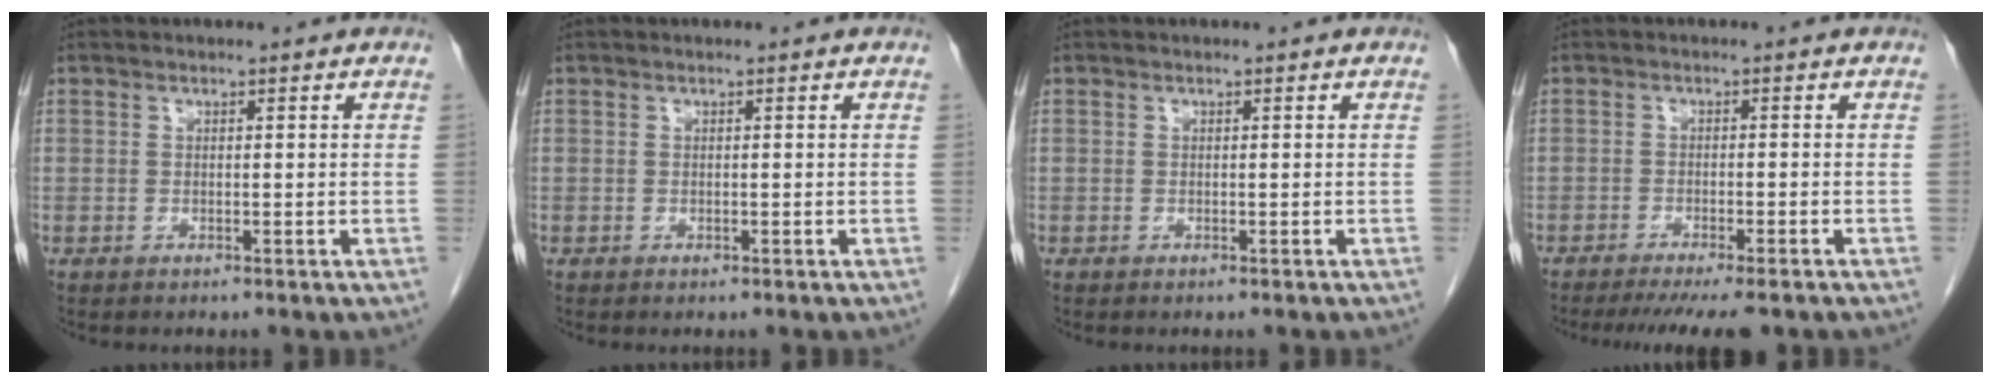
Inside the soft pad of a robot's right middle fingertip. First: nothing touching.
{"total": 0.0}
{"total": 0.0}
{"total": 9.2, "force": [-7.6, 0.8, 5.0], "torque": [-0.064, -0.018, -0.109]}